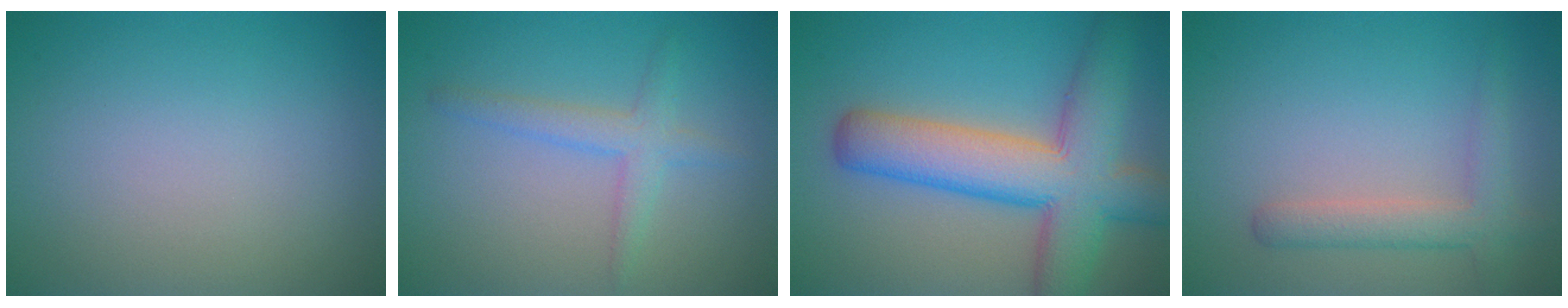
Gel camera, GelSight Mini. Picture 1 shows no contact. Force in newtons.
{"total": 2.4, "press": 2.4, "slide": 0.2}
{"total": 9.6, "press": 9.6, "slide": 0.4}
{"total": 2.9, "press": 2.9, "slide": 0.2}